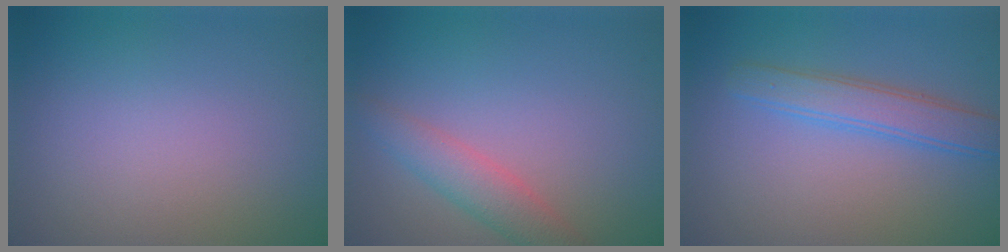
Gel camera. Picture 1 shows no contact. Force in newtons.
{"total": 2.9, "press": 2.9, "slide": 0.2}
{"total": 3.4, "press": 3.4, "slide": 0.1}